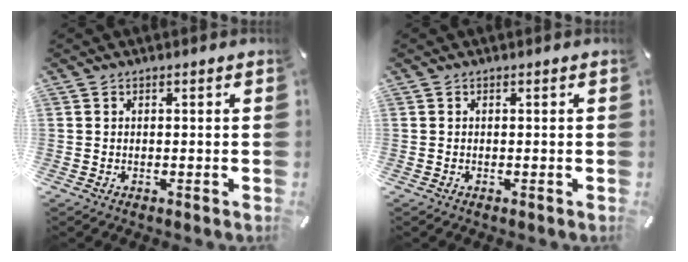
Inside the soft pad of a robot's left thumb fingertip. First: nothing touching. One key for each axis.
{"total": 0.0}